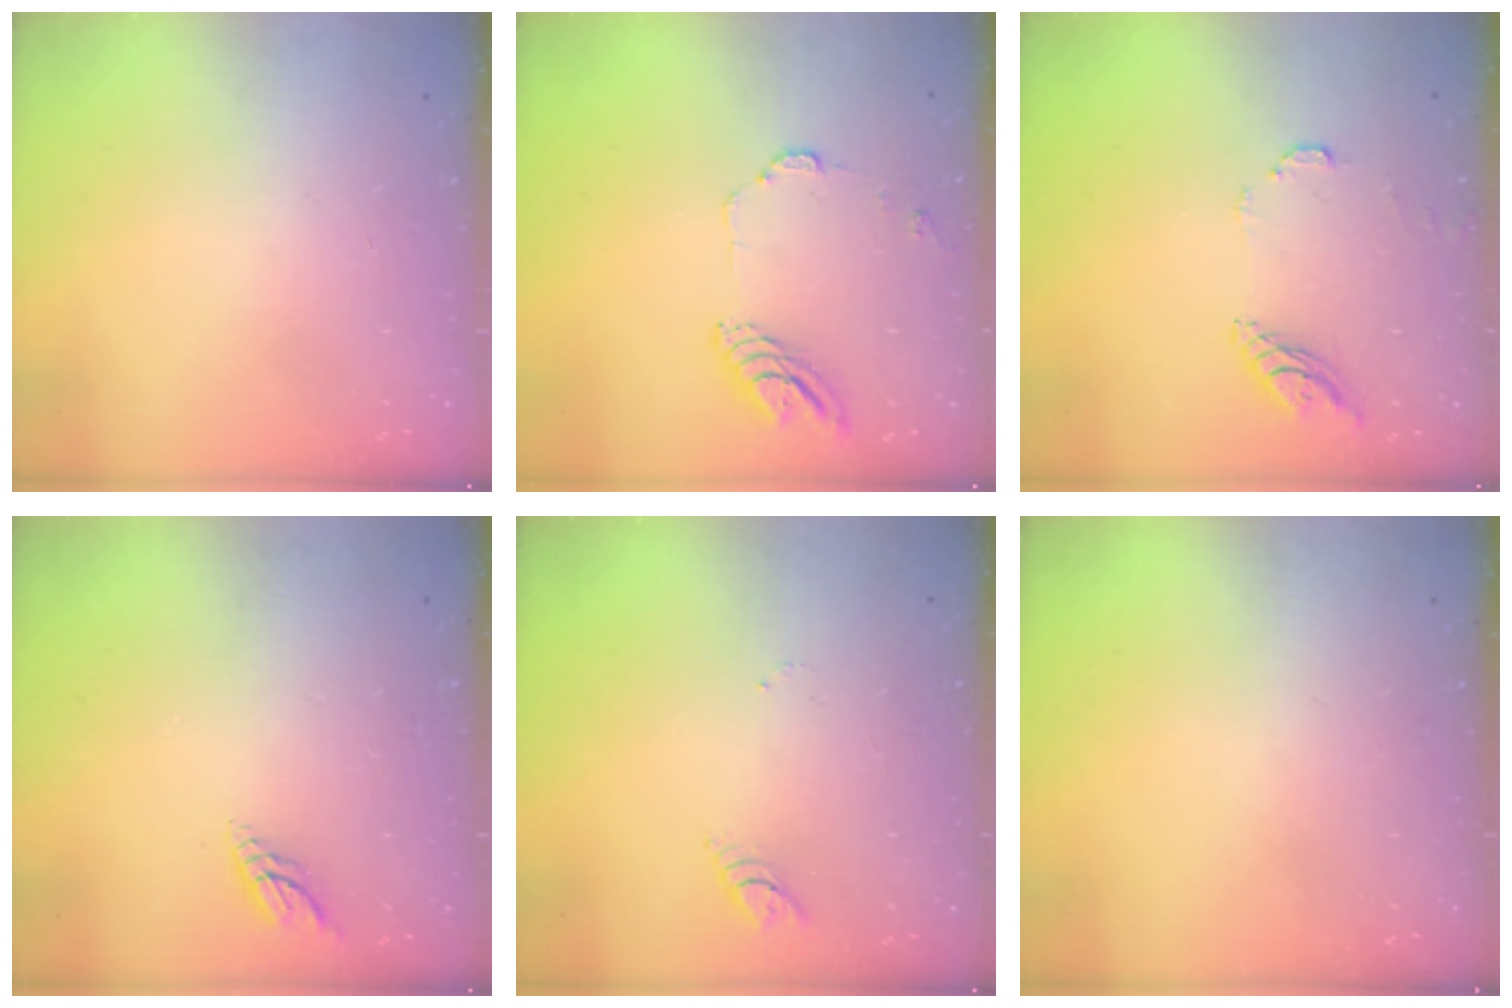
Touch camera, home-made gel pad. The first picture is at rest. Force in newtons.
{"total": 9.6, "press": 9.6, "slide": 0.3}
{"total": 8.9, "press": 8.9, "slide": 0.9}
{"total": 4.7, "press": 4.7, "slide": 0.5}
{"total": 2.6, "press": 2.6, "slide": 0.3}
{"total": 0.0}